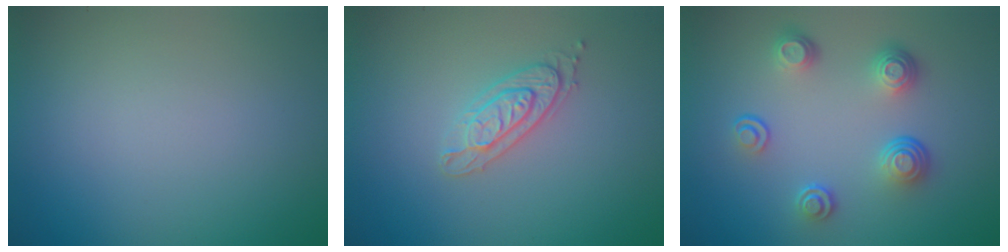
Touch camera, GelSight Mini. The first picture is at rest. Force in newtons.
{"total": 2.3, "press": 2.2, "slide": 0.5}
{"total": 3.9, "press": 2.9, "slide": 2.6}